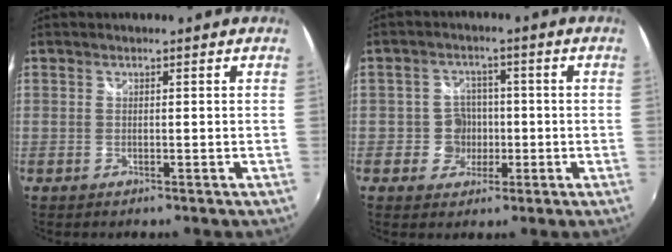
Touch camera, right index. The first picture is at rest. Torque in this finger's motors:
{"motor_torque": [0.15, 0.12, 0.11, 0.03]}